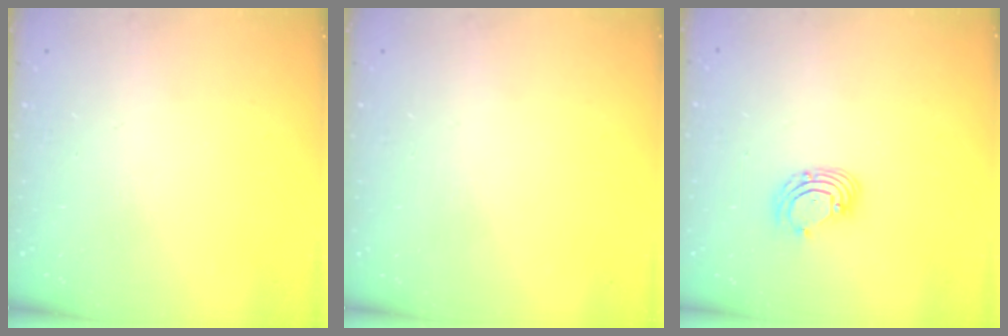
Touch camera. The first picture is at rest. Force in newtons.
{"total": 0.0}
{"total": 4.8, "press": 4.7, "slide": 0.5}